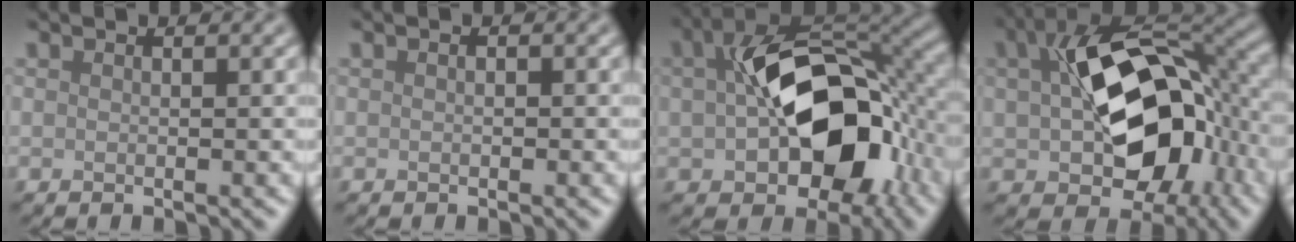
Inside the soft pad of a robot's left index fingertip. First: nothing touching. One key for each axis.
{"total": 0.0}
{"total": 13.1, "fx": -0.9, "fy": 8.0, "fz": 10.3, "tx": -0.159, "ty": -0.004, "tz": -0.011}
{"total": 13.8, "fx": -0.2, "fy": 8.6, "fz": 10.8, "tx": -0.178, "ty": -0.004, "tz": 0.003}